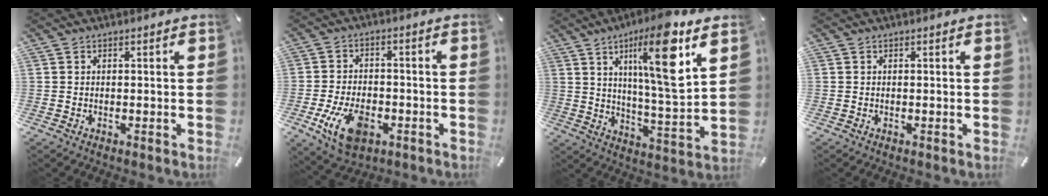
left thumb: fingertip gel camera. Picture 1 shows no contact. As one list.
[{"total": 10.8, "force": [-4.2, 6.6, 7.4], "torque": [-0.139, 0.004, -0.075]}, {"total": 17.8, "force": [8.1, 3.8, 15.4], "torque": [-0.248, -0.030, 0.119]}, {"total": 0.0}]